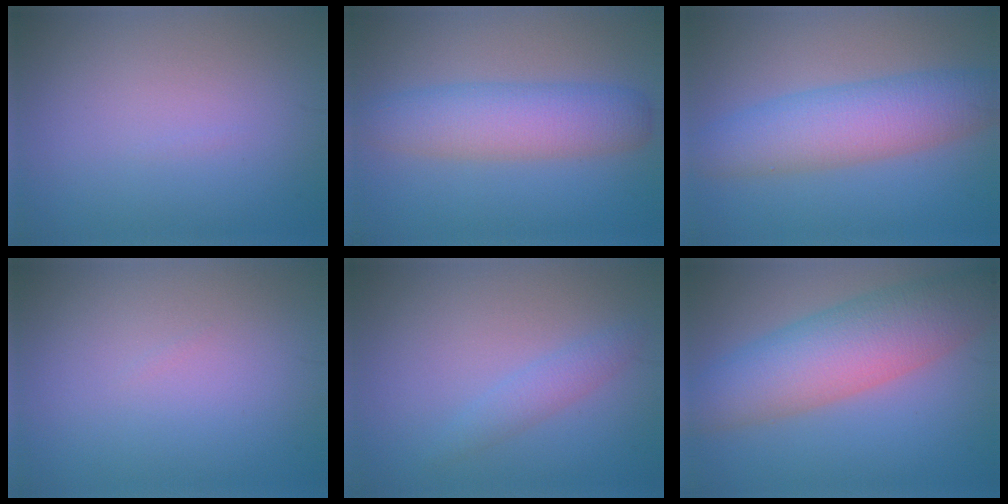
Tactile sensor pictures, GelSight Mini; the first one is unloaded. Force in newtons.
{"total": 5.5, "press": 5.5, "slide": 0.2}
{"total": 6.3, "press": 6.3, "slide": 0.1}
{"total": 0.0}
{"total": 1.7, "press": 1.7, "slide": 0.1}
{"total": 7.9, "press": 7.9, "slide": 0.5}